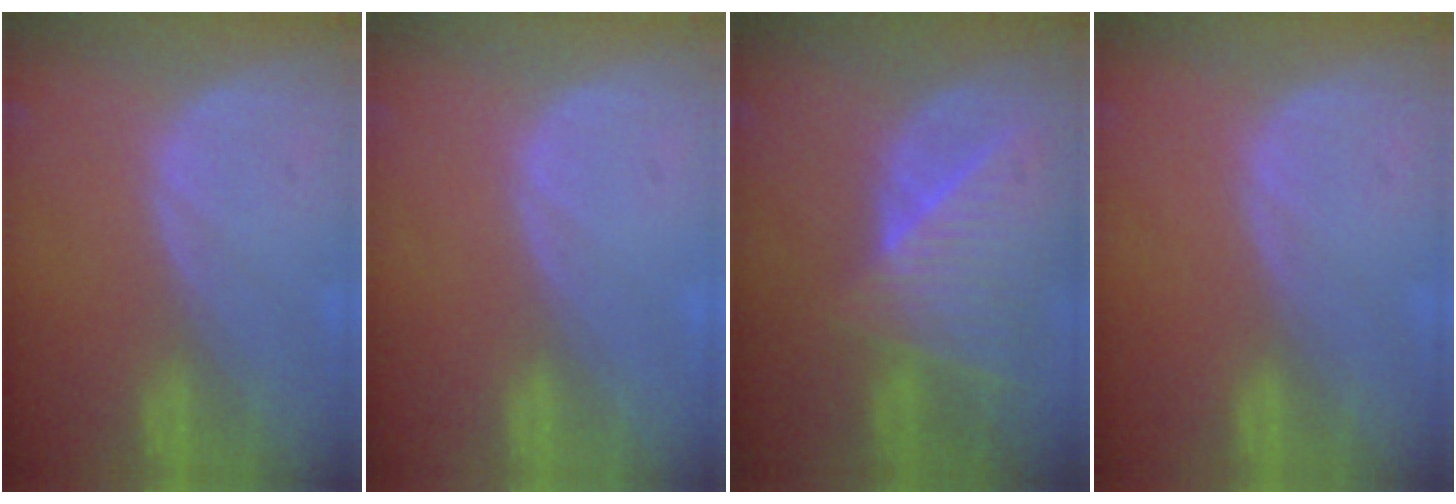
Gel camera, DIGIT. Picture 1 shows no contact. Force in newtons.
{"total": 0.7, "press": 0.0, "slide": 0.7}
{"total": 8.8, "press": 7.9, "slide": 3.9}
{"total": 0.0}